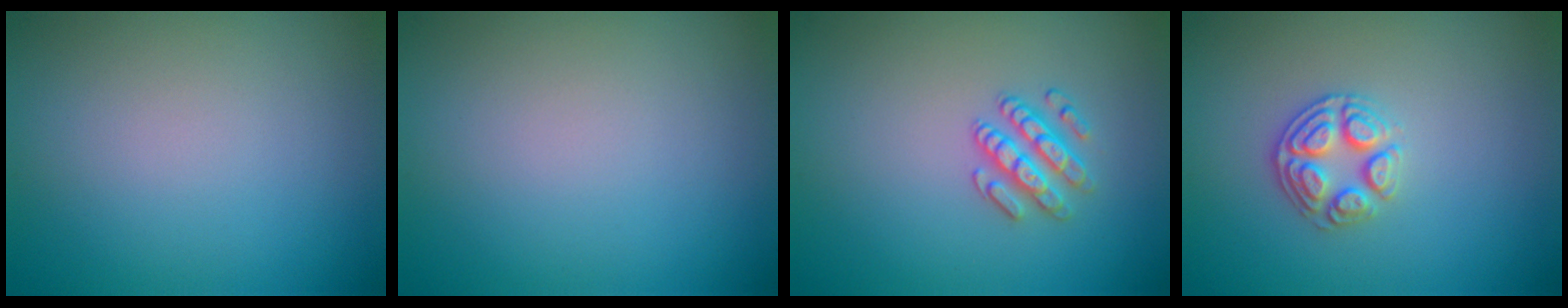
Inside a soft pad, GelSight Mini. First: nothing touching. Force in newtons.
{"total": 0.0}
{"total": 2.5, "press": 2.4, "slide": 0.6}
{"total": 2.9, "press": 2.8, "slide": 0.7}